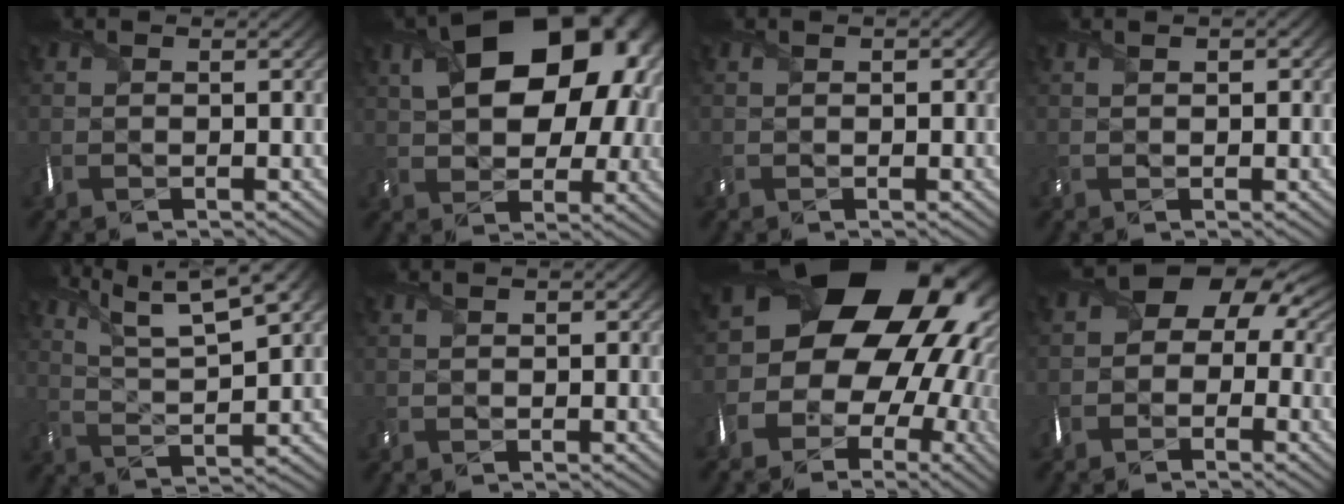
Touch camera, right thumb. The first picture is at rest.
{"total": 17.2, "force": [4.5, 10.9, 12.5], "torque": [-0.184, 0.017, 0.075]}
{"total": 1.1, "force": [0.3, 0.6, 0.9], "torque": [-0.017, 0.002, 0.006]}
{"total": 1.7, "force": [0.6, 0.8, 1.4], "torque": [-0.026, 0.002, 0.012]}
{"total": 12.0, "force": [8.2, 3.0, 8.2], "torque": [-0.168, 0.014, 0.124]}
{"total": 1.4, "force": [0.4, 0.7, 1.1], "torque": [-0.021, 0.002, 0.009]}
{"total": 20.7, "force": [1.2, 17.5, 11.0], "torque": [-0.144, -0.014, -0.003]}
{"total": 8.1, "force": [0.2, 6.5, 4.8], "torque": [-0.078, -0.011, -0.012]}